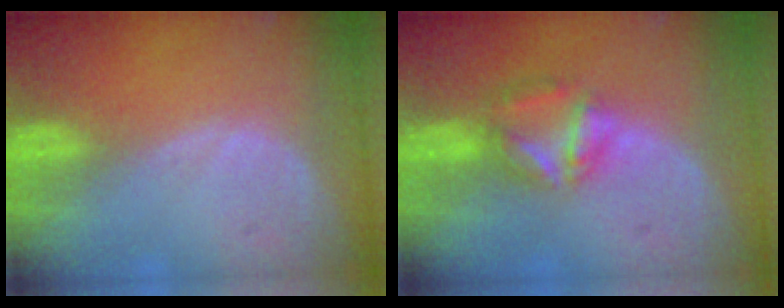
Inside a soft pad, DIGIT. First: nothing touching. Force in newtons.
{"total": 5.6, "press": 5.6, "slide": 0.6}